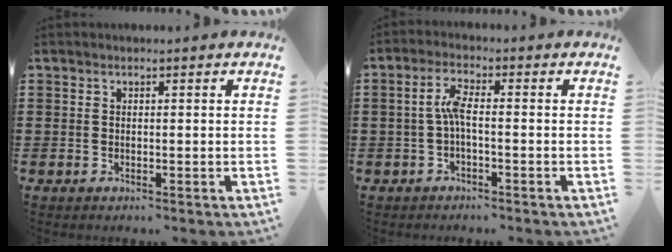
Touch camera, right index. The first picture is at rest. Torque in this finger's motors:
{"motor_torque": [0.90, -0.50, 0.16, 0.13]}